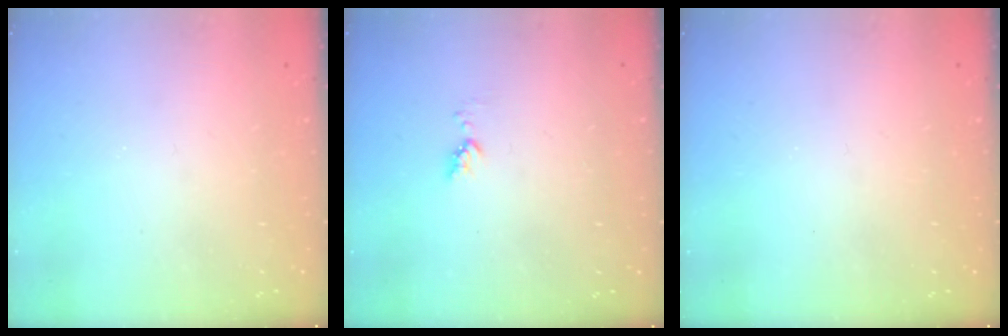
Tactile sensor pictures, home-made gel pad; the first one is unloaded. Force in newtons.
{"total": 3.3, "press": 3.3, "slide": 0.4}
{"total": 0.0}